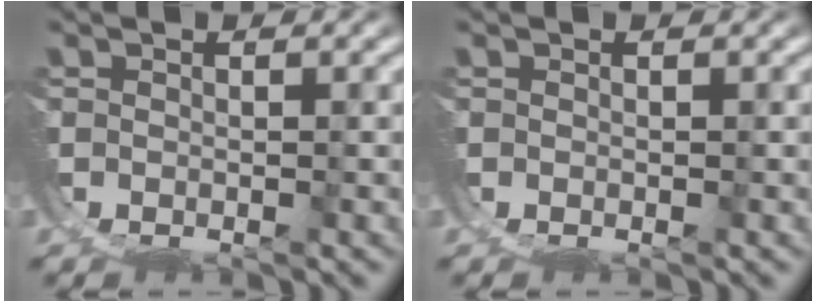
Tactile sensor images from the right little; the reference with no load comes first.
{"total": 0.0}